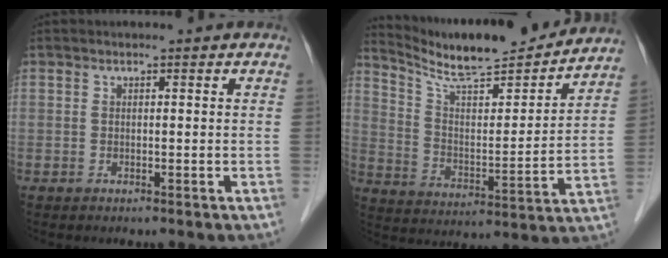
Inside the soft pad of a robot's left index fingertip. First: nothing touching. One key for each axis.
{"total": 18.8, "fx": 17.6, "fy": 1.2, "fz": 6.7, "tx": -0.120, "ty": -0.022, "tz": 0.269}